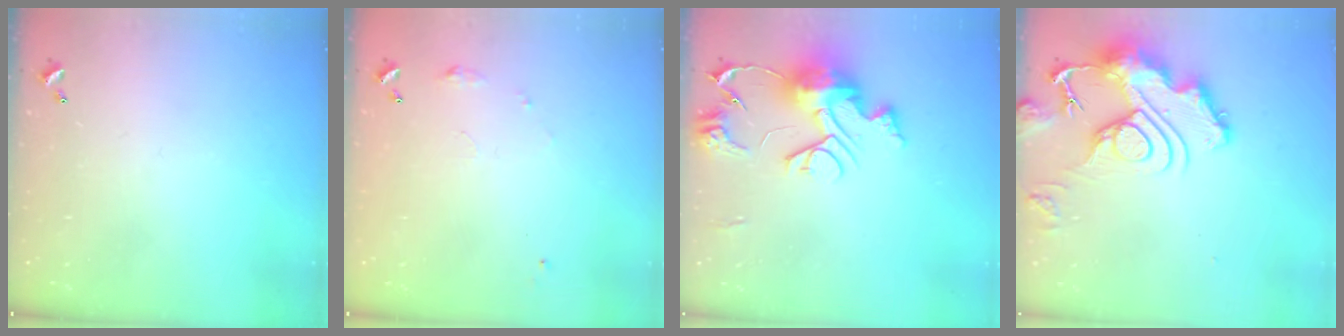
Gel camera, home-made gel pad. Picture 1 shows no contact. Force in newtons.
{"total": 5.9, "press": 5.9, "slide": 0.8}
{"total": 13.9, "press": 13.8, "slide": 1.5}
{"total": 16.4, "press": 16.3, "slide": 1.5}